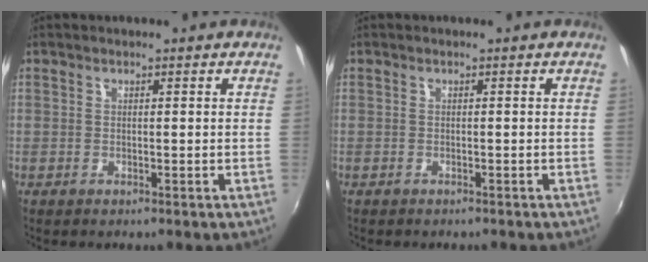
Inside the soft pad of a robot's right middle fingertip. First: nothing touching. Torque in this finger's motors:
{"motor_torque": [0.94, -1.20, 0.12, 0.06]}